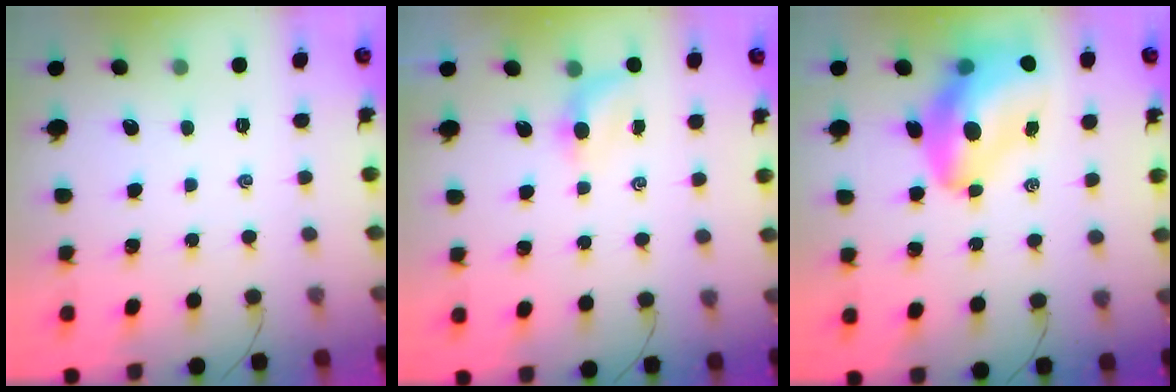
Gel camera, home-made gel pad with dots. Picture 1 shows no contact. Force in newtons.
{"total": 3.1, "press": 2.9, "slide": 1.1}
{"total": 15.9, "press": 15.2, "slide": 4.7}